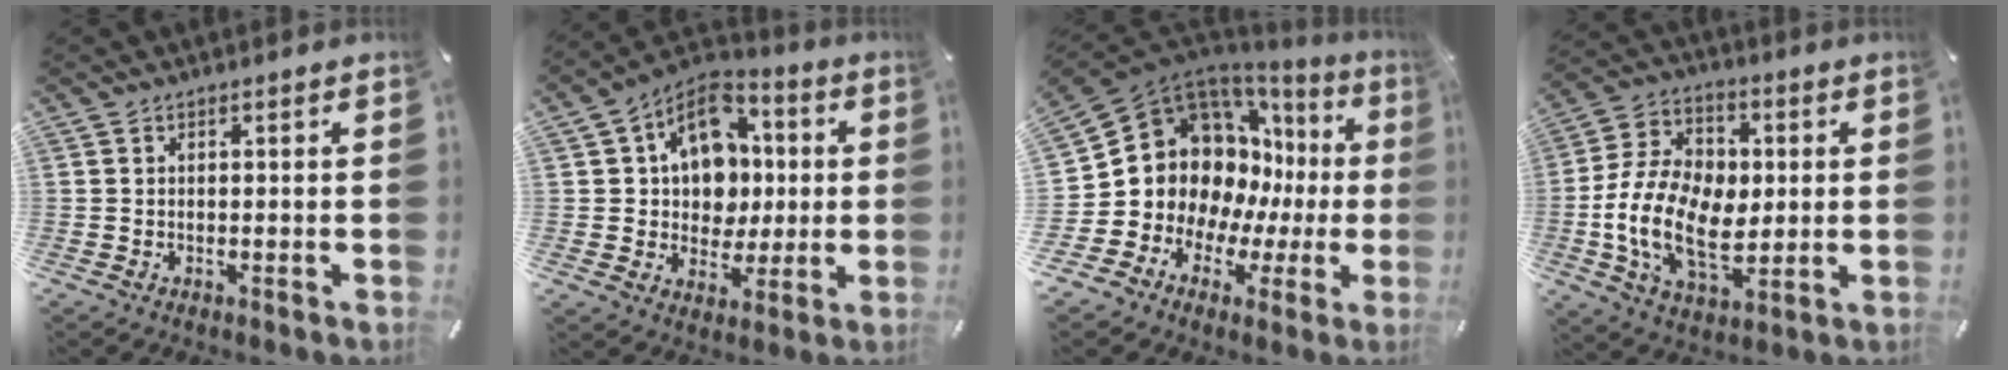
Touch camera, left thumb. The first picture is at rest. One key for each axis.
{"total": 13.7, "fx": 2.9, "fy": 11.7, "fz": 6.4, "tx": -0.106, "ty": -0.014, "tz": 0.059}
{"total": 14.7, "fx": 3.0, "fy": 12.9, "fz": 6.5, "tx": -0.115, "ty": -0.056, "tz": 0.072}
{"total": 17.2, "fx": -2.2, "fy": 11.7, "fz": 12.4, "tx": -0.277, "ty": 0.014, "tz": -0.039}